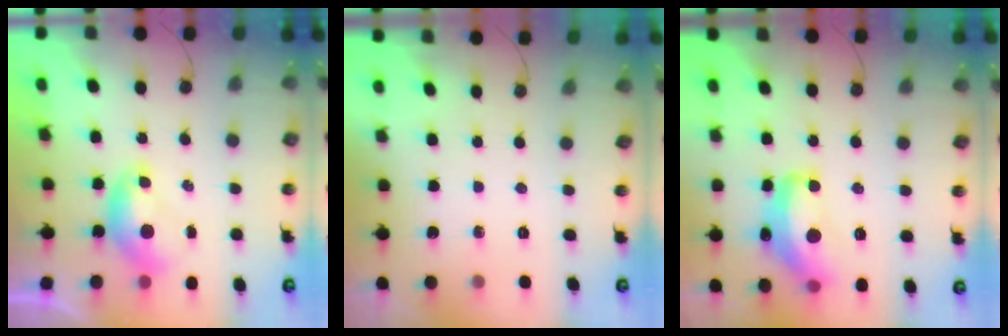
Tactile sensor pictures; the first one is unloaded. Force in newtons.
{"total": 0.0}
{"total": 10.2, "press": 10.2, "slide": 1.0}